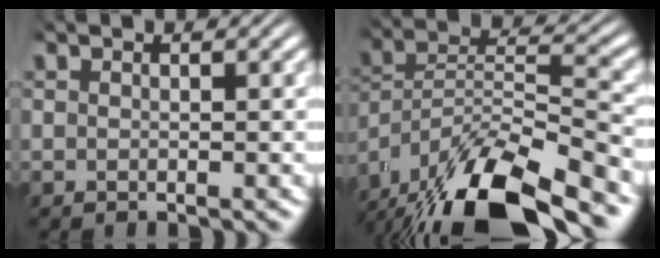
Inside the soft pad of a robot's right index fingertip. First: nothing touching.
{"total": 11.6, "force": [-5.1, 6.9, 7.8], "torque": [-0.140, -0.025, -0.074]}